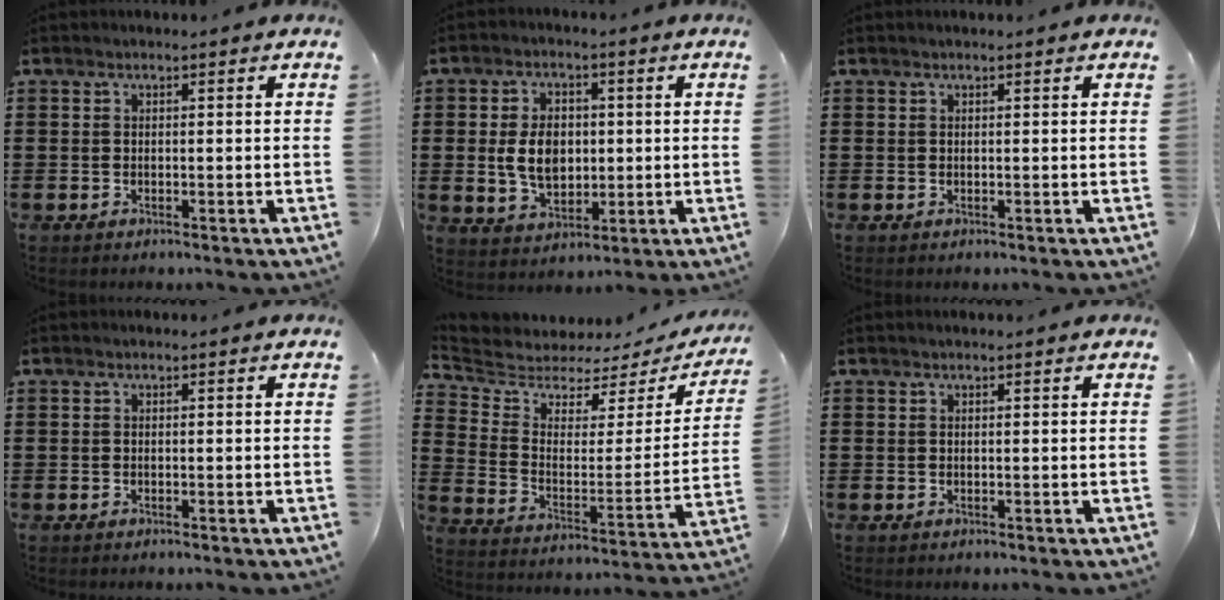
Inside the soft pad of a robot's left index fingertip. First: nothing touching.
{"total": 6.9, "force": [0.2, 4.7, 5.1], "torque": [-0.109, 0.007, -0.001]}
{"total": 0.0}
{"total": 0.0}
{"total": 4.0, "force": [3.7, 1.6, 0.2], "torque": [-0.038, -0.038, 0.058]}
{"total": 0.0}